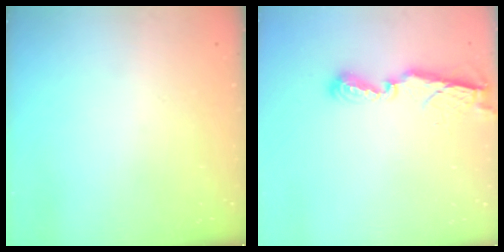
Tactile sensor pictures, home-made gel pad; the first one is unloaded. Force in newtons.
{"total": 7.2, "press": 7.2, "slide": 0.2}